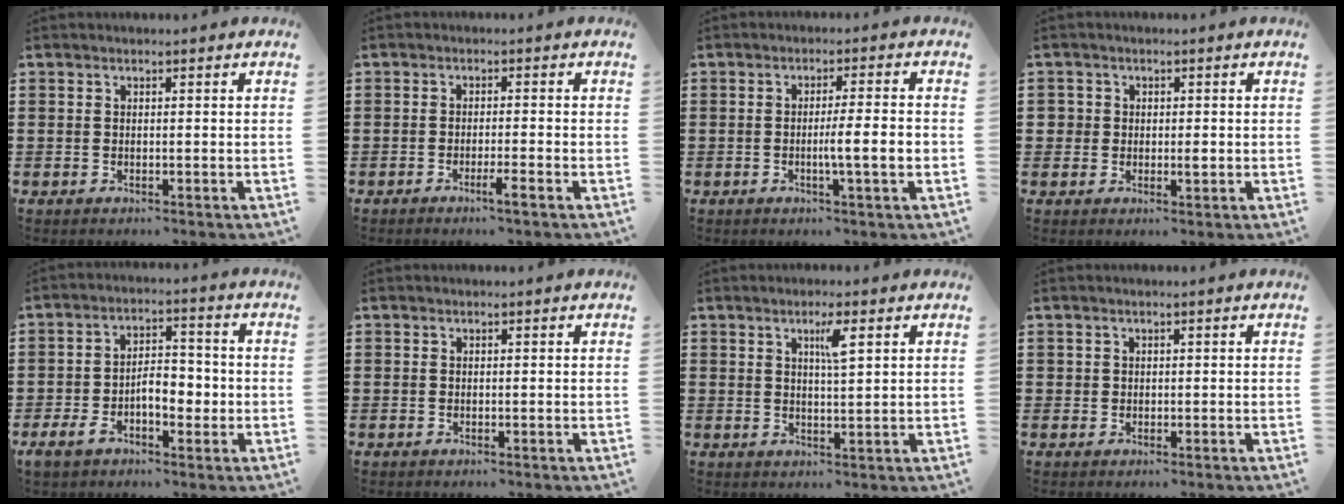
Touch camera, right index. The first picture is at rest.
{"total": 2.3, "force": [-1.5, -0.2, 1.8], "torque": [-0.028, -0.001, -0.029]}
{"total": 4.7, "force": [-1.0, -0.1, 4.6], "torque": [-0.079, -0.007, -0.019]}
{"total": 2.1, "force": [0.0, 1.8, 1.0], "torque": [-0.025, 0.007, -0.002]}
{"total": 6.7, "force": [-2.0, 3.8, 5.2], "torque": [-0.082, 0.006, -0.042]}
{"total": 0.0}
{"total": 3.6, "force": [1.7, 0.4, 3.1], "torque": [-0.057, 0.001, 0.024]}
{"total": 0.7, "force": [0.2, 0.7, 0.0], "torque": [0.000, 0.006, 0.002]}